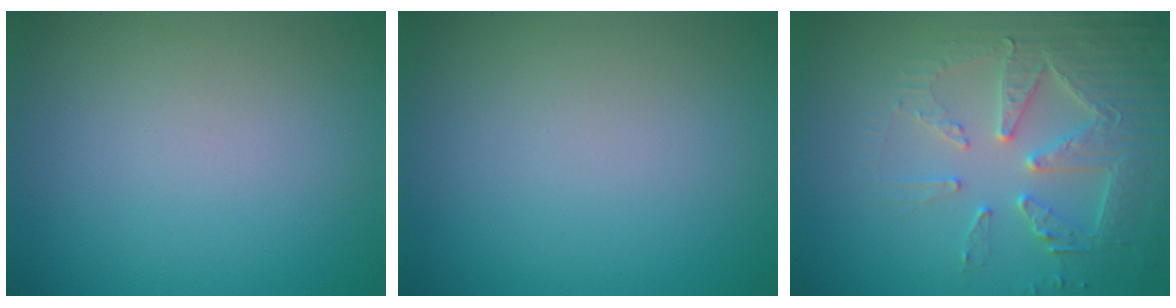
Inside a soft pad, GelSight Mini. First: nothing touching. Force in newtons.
{"total": 0.0}
{"total": 4.8, "press": 4.6, "slide": 1.5}